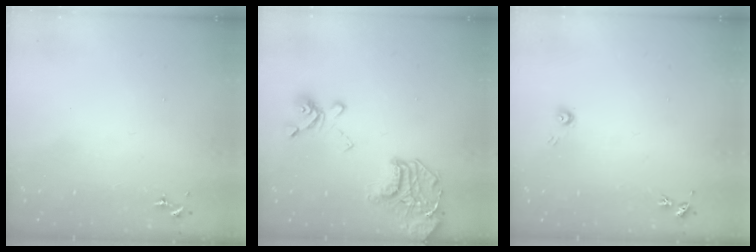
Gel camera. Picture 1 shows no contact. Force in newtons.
{"total": 18.3, "press": 18.1, "slide": 2.4}
{"total": 3.8, "press": 3.7, "slide": 0.2}